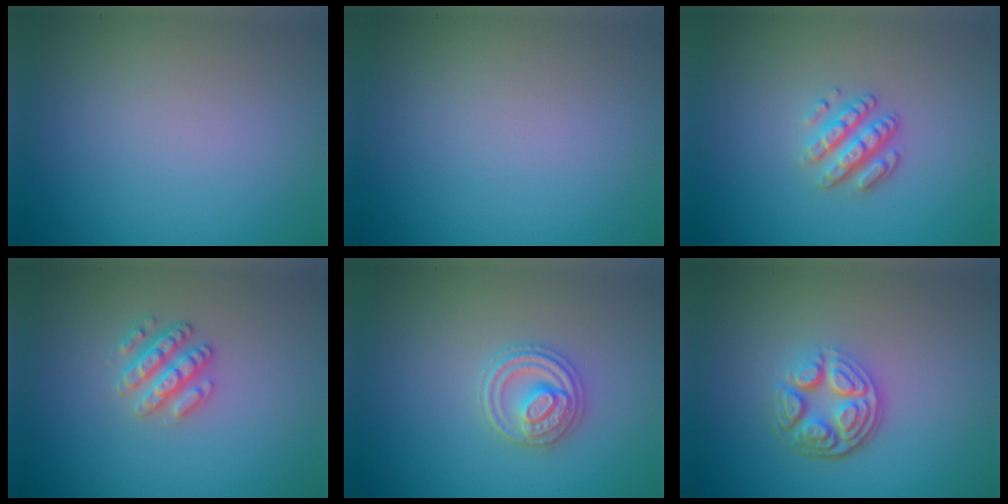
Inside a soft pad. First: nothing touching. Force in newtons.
{"total": 0.0}
{"total": 3.1, "press": 2.6, "slide": 1.7}
{"total": 2.6, "press": 2.6, "slide": 0.3}
{"total": 3.2, "press": 3.0, "slide": 1.0}
{"total": 4.7, "press": 3.3, "slide": 3.3}